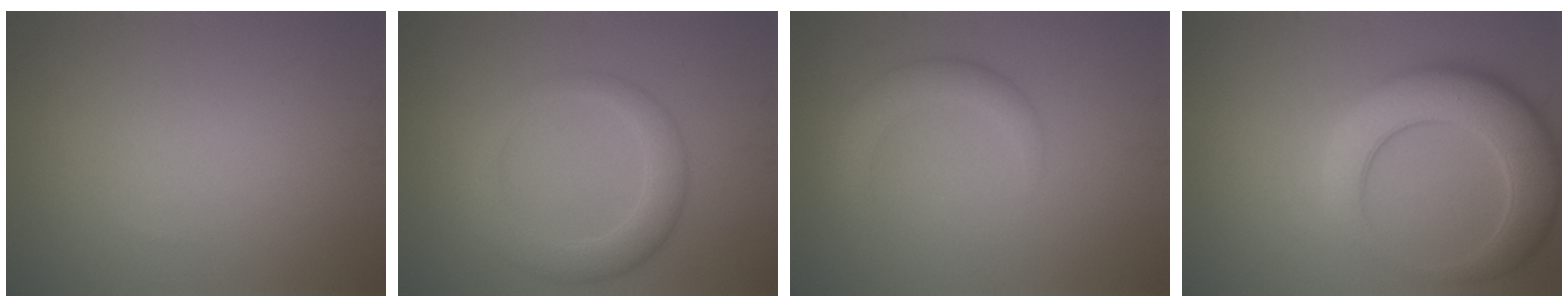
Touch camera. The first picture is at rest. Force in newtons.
{"total": 4.0, "press": 3.9, "slide": 0.5}
{"total": 2.6, "press": 2.6, "slide": 0.1}
{"total": 7.6, "press": 7.6, "slide": 0.8}